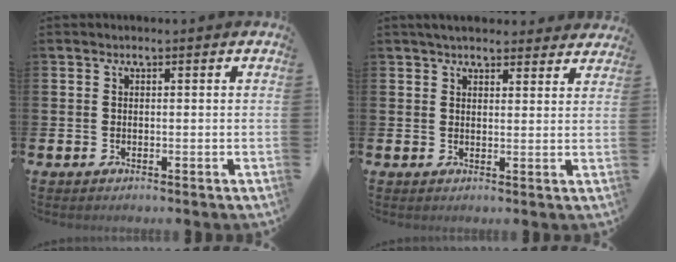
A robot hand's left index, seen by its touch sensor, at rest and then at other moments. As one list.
[{"total": 4.0, "force": [3.8, 1.1, 0.8], "torque": [-0.022, -0.010, 0.071]}]